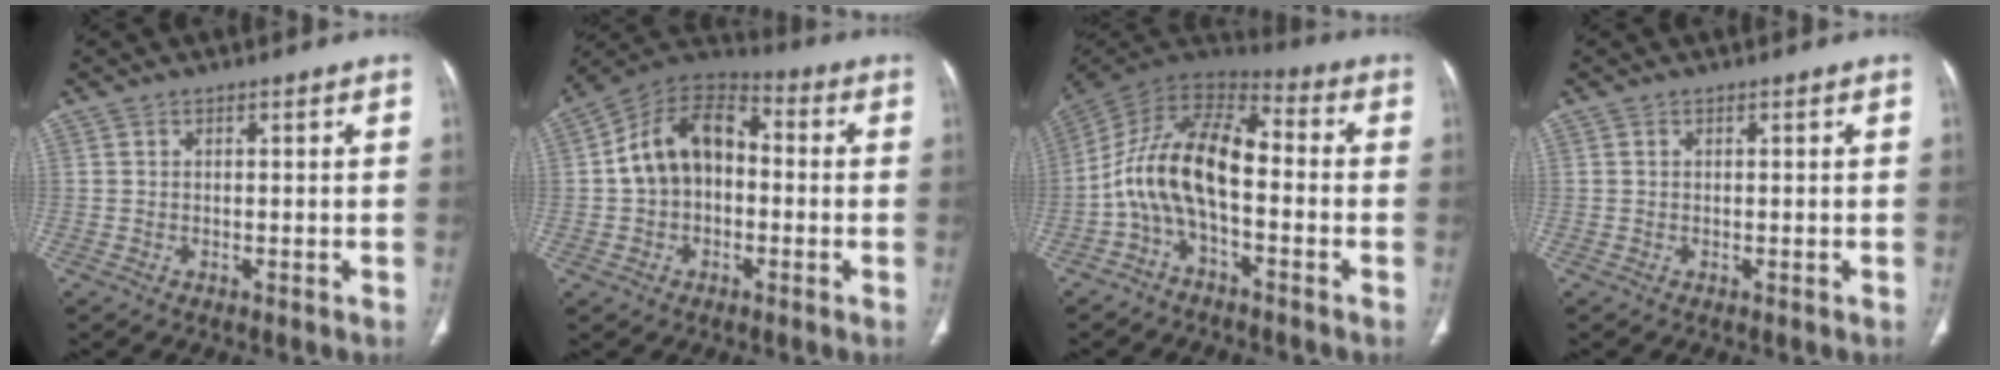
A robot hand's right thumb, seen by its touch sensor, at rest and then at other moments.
{"total": 13.8, "force": [-0.1, 9.9, 9.7], "torque": [-0.144, 0.041, -0.016]}
{"total": 15.1, "force": [-2.9, 7.7, 12.7], "torque": [-0.227, 0.067, -0.066]}
{"total": 0.0}